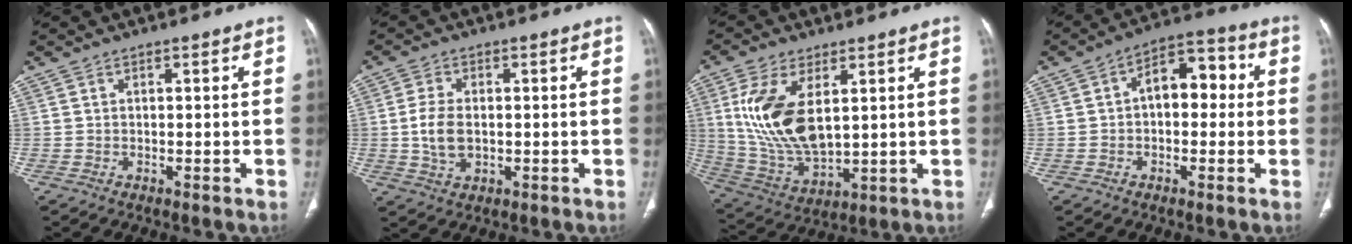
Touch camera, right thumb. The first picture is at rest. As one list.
[{"total": 6.2, "force": [-0.2, 3.8, 4.9], "torque": [-0.102, -0.001, 0.000]}, {"total": 15.8, "force": [3.9, 8.0, 13.1], "torque": [-0.265, -0.019, 0.090]}, {"total": 9.5, "force": [0.6, 5.8, 7.5], "torque": [-0.082, 0.034, -0.001]}]